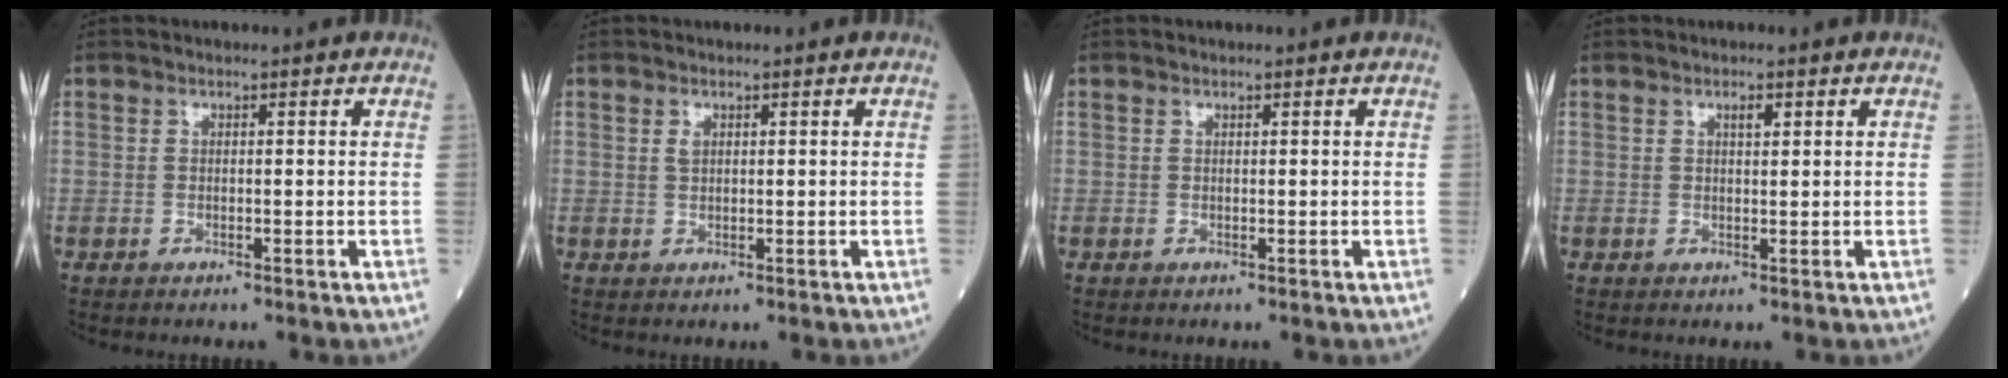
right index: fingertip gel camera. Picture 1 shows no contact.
{"total": 1.0, "force": [0.5, 0.5, 0.6], "torque": [-0.013, -0.001, 0.009]}
{"total": 0.0}
{"total": 1.3, "force": [0.7, 0.4, 1.1], "torque": [-0.018, 0.000, 0.010]}